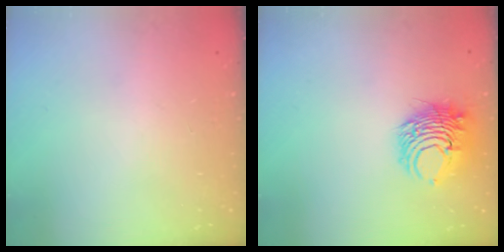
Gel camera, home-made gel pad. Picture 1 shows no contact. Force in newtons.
{"total": 8.4, "press": 8.3, "slide": 1.2}